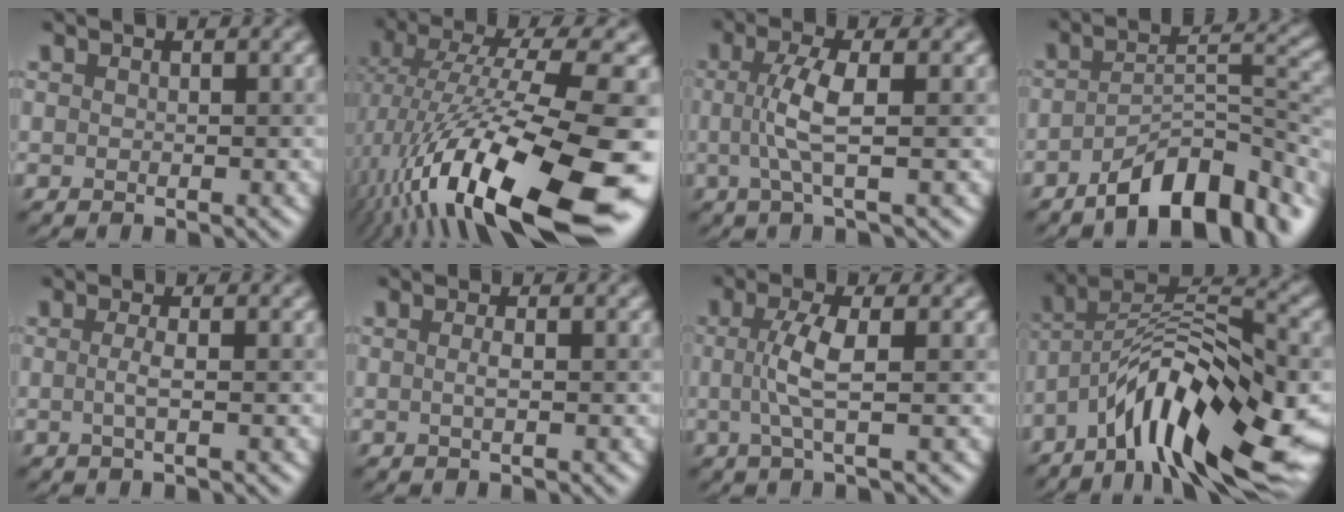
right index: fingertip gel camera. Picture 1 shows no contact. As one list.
[{"total": 17.7, "force": [-4.6, 4.6, 16.4], "torque": [-0.277, 0.026, -0.073]}, {"total": 3.8, "force": [0.2, 0.7, 3.7], "torque": [-0.073, 0.010, 0.005]}, {"total": 9.6, "force": [-6.4, 3.2, 6.4], "torque": [-0.085, 0.015, -0.105]}, {"total": 1.4, "force": [-0.1, 0.3, 1.4], "torque": [-0.023, 0.005, -0.001]}, {"total": 0.9, "force": [0.0, 0.2, 0.9], "torque": [-0.013, 0.005, 0.000]}, {"total": 3.4, "force": [0.2, 0.6, 3.3], "torque": [-0.066, 0.009, 0.004]}, {"total": 12.5, "force": [-6.2, 4.0, 10.1], "torque": [-0.160, 0.020, -0.109]}]